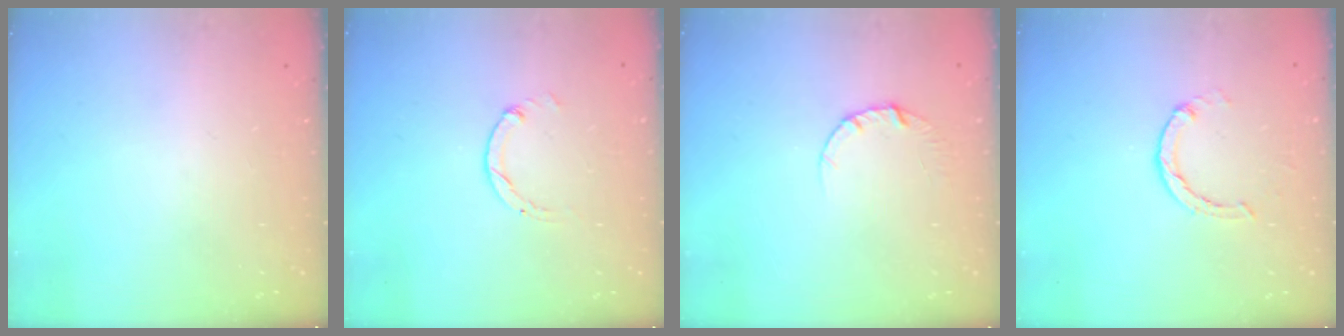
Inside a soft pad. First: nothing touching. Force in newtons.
{"total": 0.0}
{"total": 3.4, "press": 3.4, "slide": 0.4}
{"total": 2.0, "press": 2.0, "slide": 0.2}